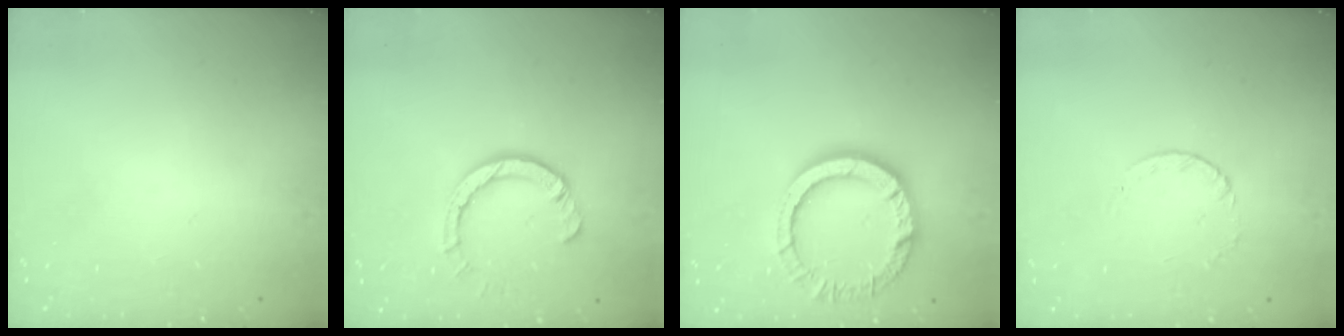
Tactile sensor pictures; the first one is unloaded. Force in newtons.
{"total": 5.5, "press": 5.5, "slide": 0.4}
{"total": 12.7, "press": 12.6, "slide": 0.9}
{"total": 2.4, "press": 2.4, "slide": 0.3}